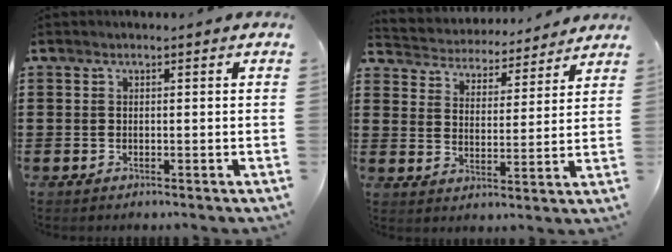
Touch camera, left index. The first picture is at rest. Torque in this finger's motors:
{"motor_torque": [0.39, 0.22, 0.42, 0.07]}